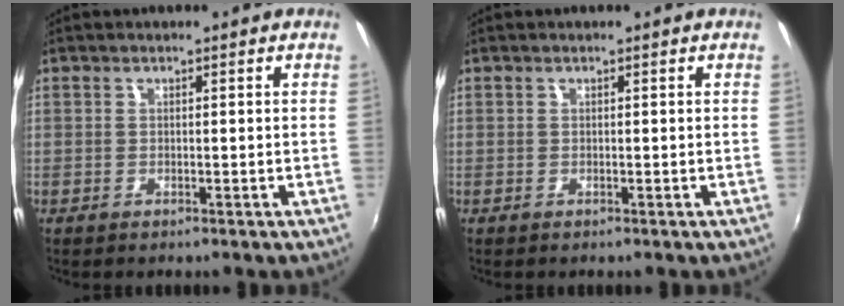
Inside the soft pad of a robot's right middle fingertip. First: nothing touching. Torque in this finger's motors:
{"motor_torque": [0.16, -0.19, 0.02, 0.00]}